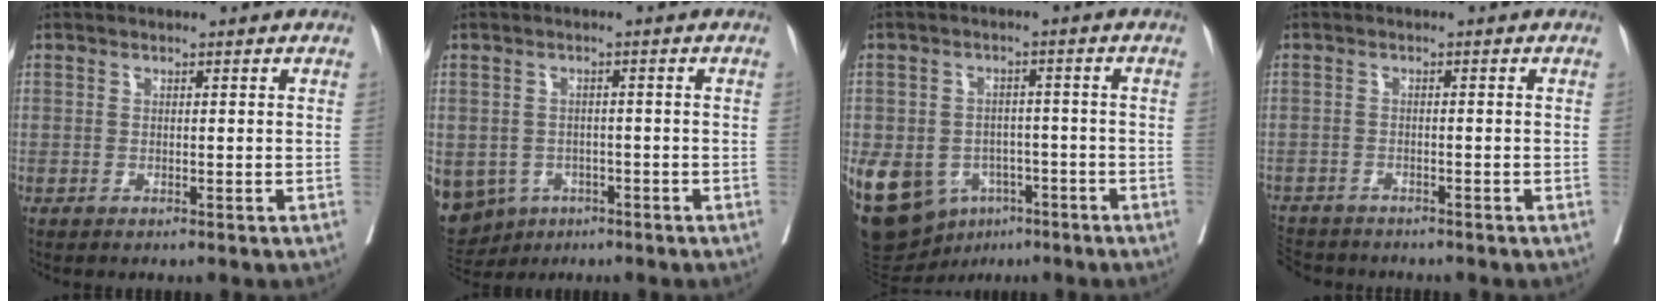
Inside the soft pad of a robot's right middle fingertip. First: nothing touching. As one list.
[{"total": 16.8, "force": [-7.0, 14.0, 6.0], "torque": [-0.193, 0.001, -0.085]}, {"total": 17.6, "force": [-7.7, 13.3, 8.6], "torque": [-0.210, 0.008, -0.107]}, {"total": 7.0, "force": [-6.2, 2.7, 1.7], "torque": [-0.035, -0.007, -0.098]}]